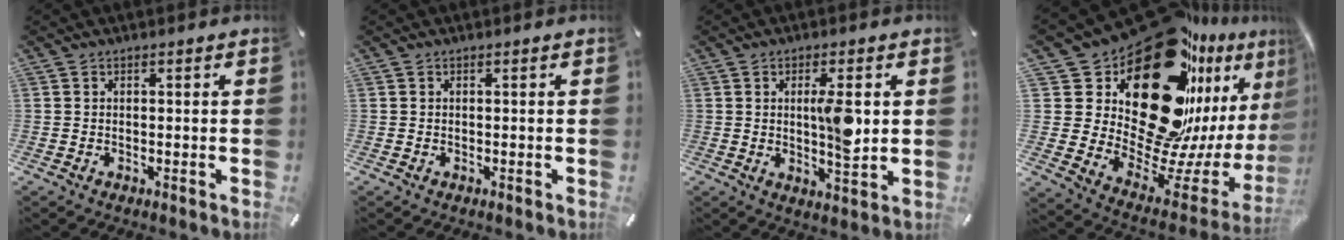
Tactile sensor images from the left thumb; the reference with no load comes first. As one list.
[{"total": 0.0}, {"total": 8.7, "force": [1.5, 2.7, 8.2], "torque": [-0.139, -0.017, 0.015]}, {"total": 32.4, "force": [18.3, 16.9, 20.7], "torque": [-0.291, -0.208, 0.361]}]